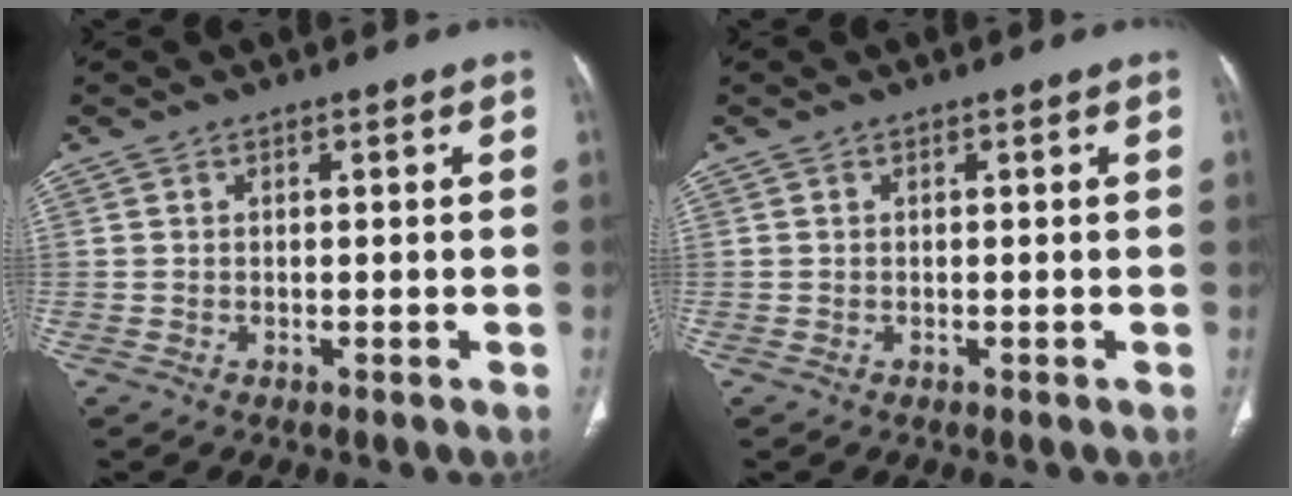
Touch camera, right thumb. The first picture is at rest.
{"total": 0.0}